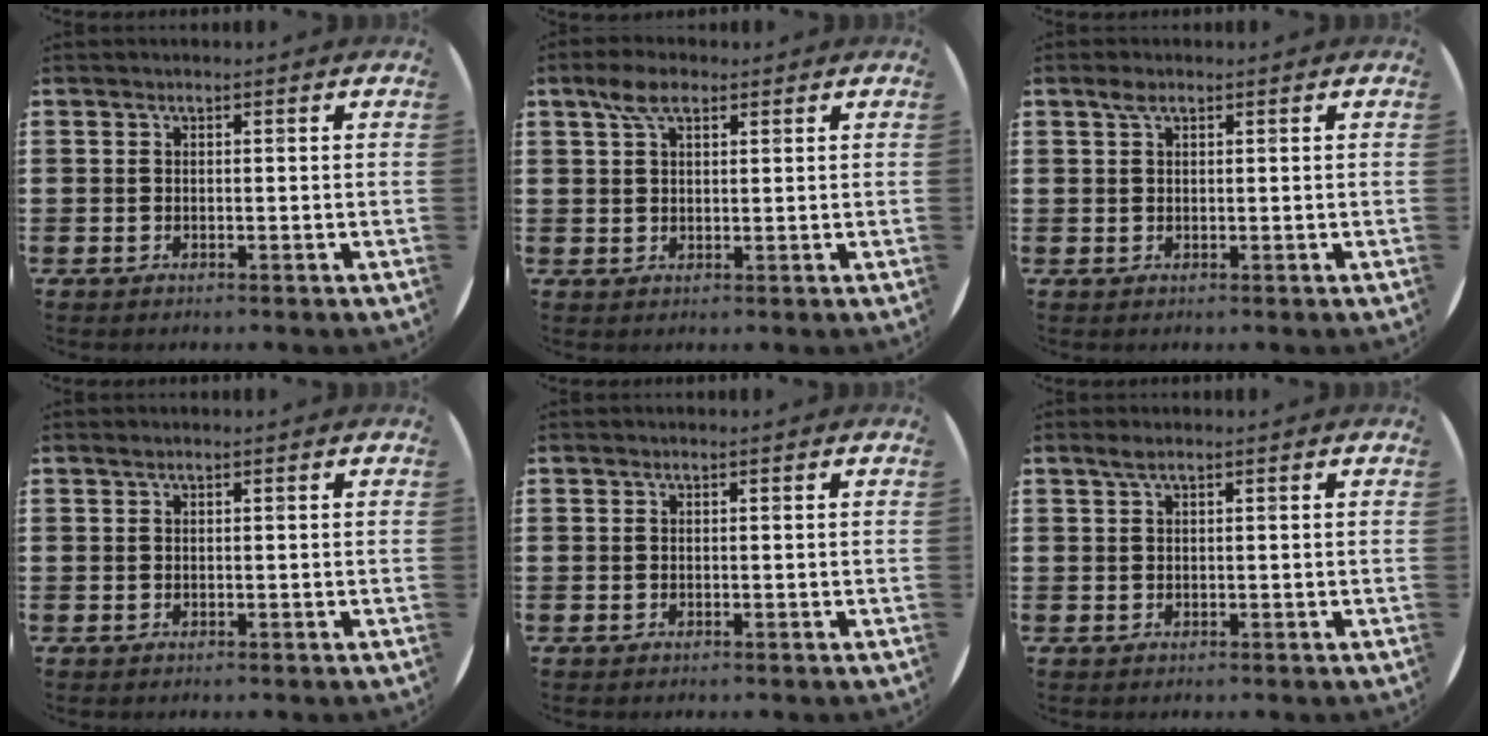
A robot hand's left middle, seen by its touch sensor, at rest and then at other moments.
{"total": 4.3, "force": [2.8, 2.1, 2.6], "torque": [-0.048, 0.006, 0.049]}
{"total": 1.4, "force": [0.8, 0.7, 0.9], "torque": [-0.013, 0.002, 0.012]}
{"total": 0.0}
{"total": 0.0}
{"total": 0.9, "force": [0.5, 0.1, 0.8], "torque": [-0.016, 0.003, 0.009]}